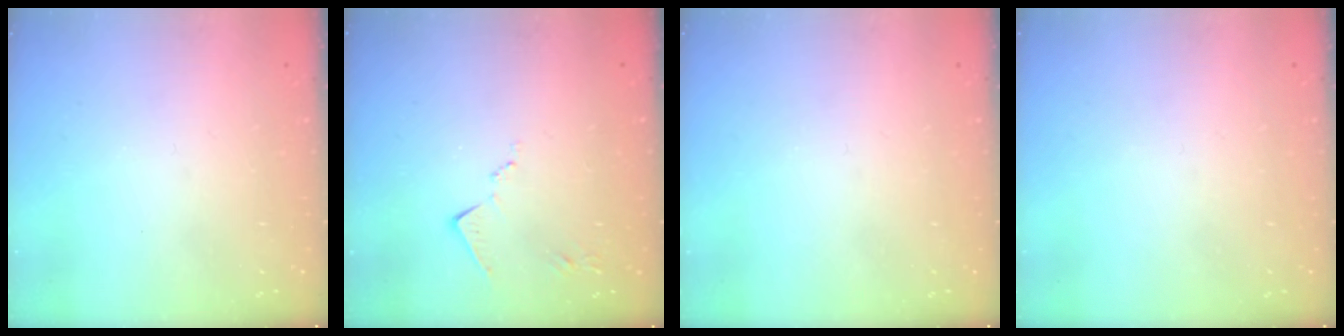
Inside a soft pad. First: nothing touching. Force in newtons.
{"total": 7.6, "press": 7.6, "slide": 0.1}
{"total": 0.0}
{"total": 0.0}